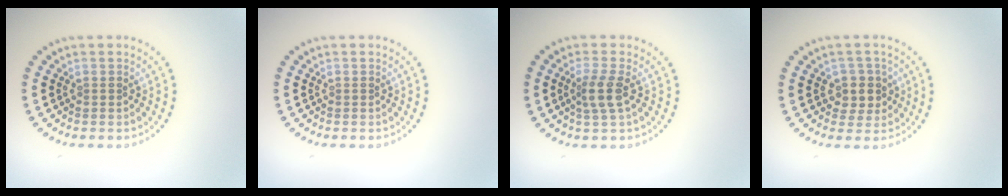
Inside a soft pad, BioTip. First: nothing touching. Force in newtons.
{"total": 0.0}
{"total": 2.3, "press": 2.0, "slide": 1.3}
{"total": 2.6, "press": 2.3, "slide": 1.2}